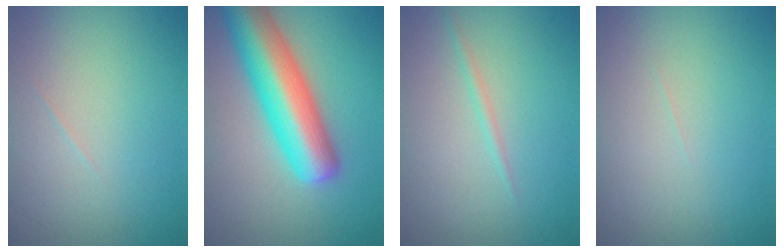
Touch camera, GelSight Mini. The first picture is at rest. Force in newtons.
{"total": 9.8, "press": 9.8, "slide": 0.6}
{"total": 0.8, "press": 0.8, "slide": 0.1}
{"total": 0.0}